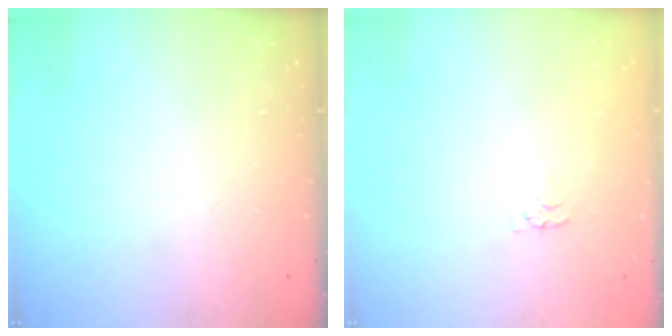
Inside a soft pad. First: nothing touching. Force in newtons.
{"total": 2.6, "press": 2.6, "slide": 0.4}